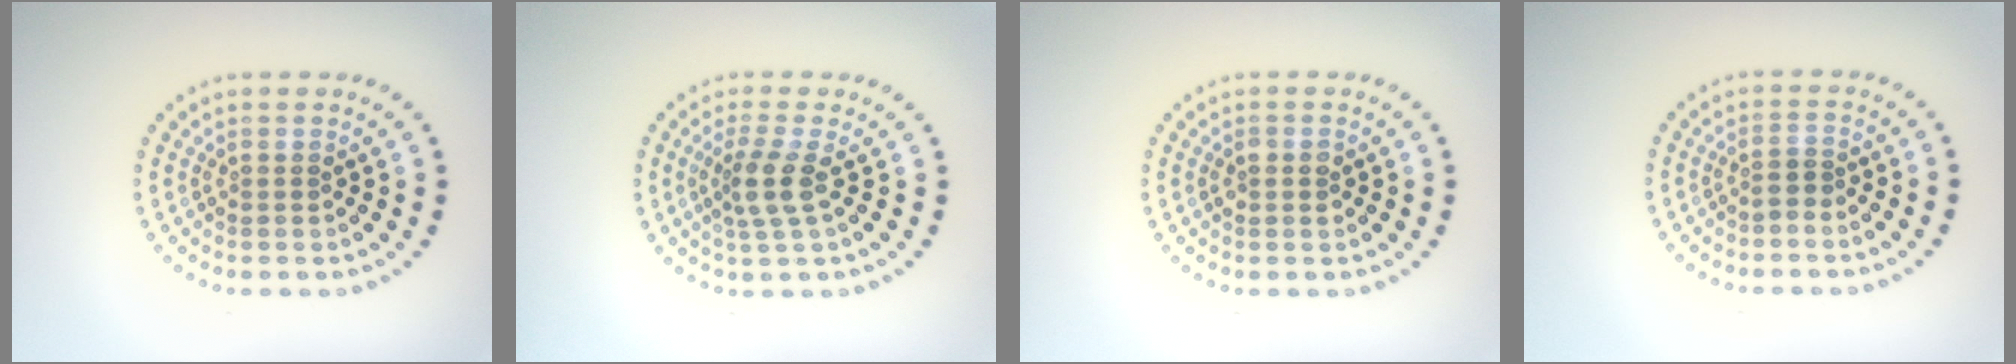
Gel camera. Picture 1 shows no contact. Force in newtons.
{"total": 2.8, "press": 2.1, "slide": 1.8}
{"total": 1.4, "press": 1.4, "slide": 0.1}
{"total": 1.0, "press": 0.7, "slide": 0.7}